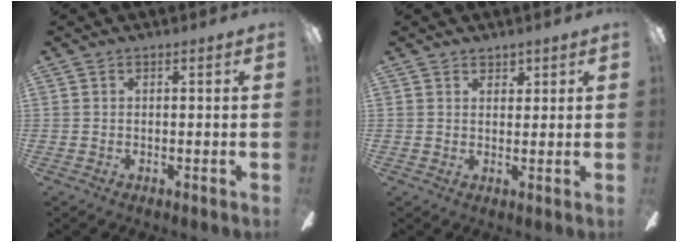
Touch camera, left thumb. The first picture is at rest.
{"total": 2.6, "force": [2.0, 1.6, 0.3], "torque": [0.005, -0.004, 0.034]}